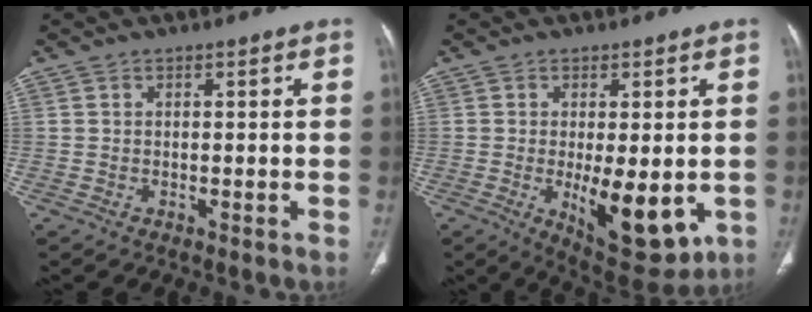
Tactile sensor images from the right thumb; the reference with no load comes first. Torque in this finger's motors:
{"motor_torque": [1.79, 1.56, 0.32, -0.43, 0.34]}